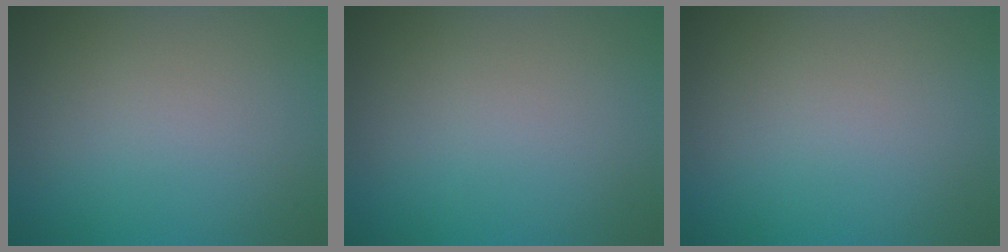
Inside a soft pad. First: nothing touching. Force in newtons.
{"total": 0.0}
{"total": 0.0}